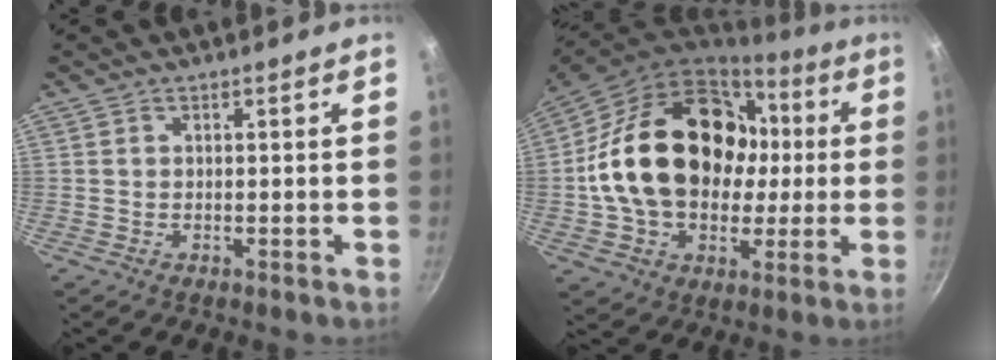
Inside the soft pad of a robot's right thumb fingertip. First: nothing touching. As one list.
[{"total": 27.4, "force": [2.3, 19.8, 18.8], "torque": [-0.309, 0.042, 0.047]}]